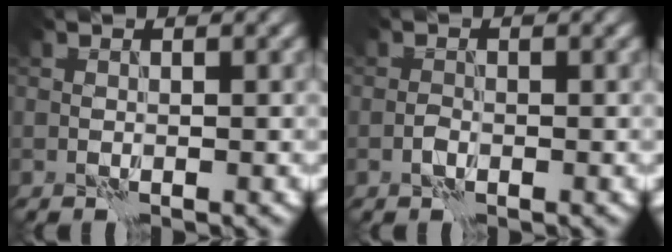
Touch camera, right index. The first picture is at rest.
{"total": 0.7, "force": [-0.5, 0.3, 0.4], "torque": [-0.006, 0.004, -0.011]}